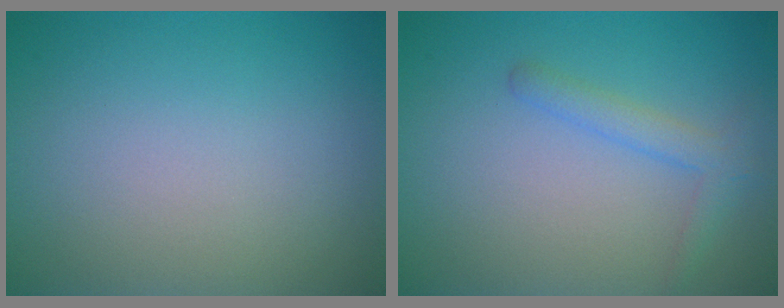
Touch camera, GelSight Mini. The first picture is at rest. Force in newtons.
{"total": 2.0, "press": 2.0, "slide": 0.2}